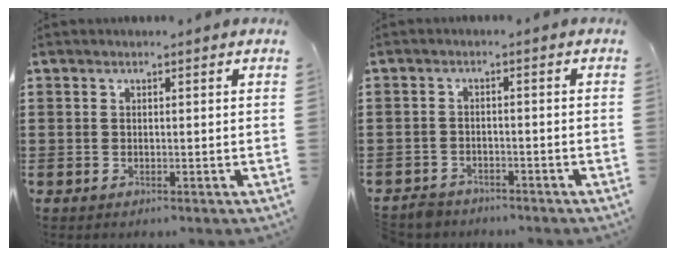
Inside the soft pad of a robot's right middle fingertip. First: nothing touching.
{"total": 2.4, "force": [-2.3, 0.5, -0.2], "torque": [-0.005, 0.001, -0.052]}